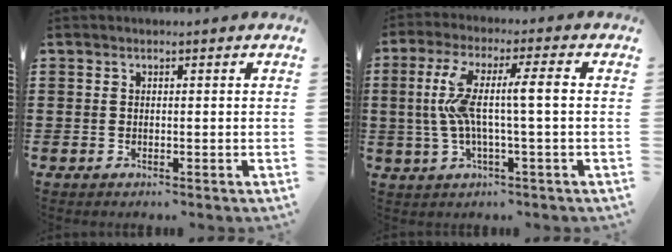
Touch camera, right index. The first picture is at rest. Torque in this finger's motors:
{"motor_torque": [1.29, -0.85, 0.57, 0.21]}